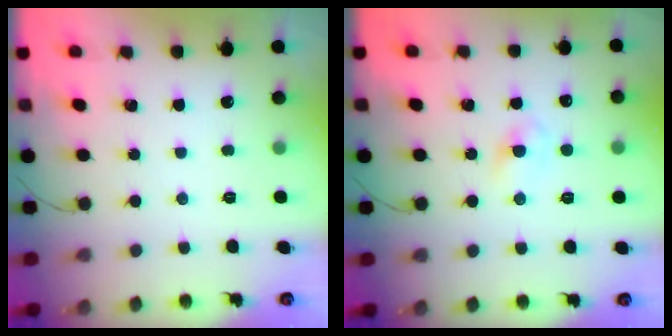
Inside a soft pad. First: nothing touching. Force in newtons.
{"total": 2.7, "press": 2.4, "slide": 1.1}